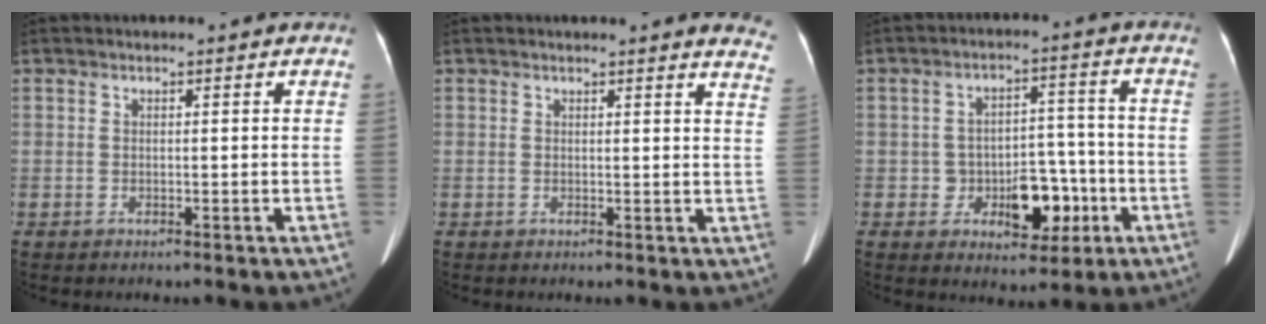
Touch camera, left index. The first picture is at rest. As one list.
[{"total": 6.4, "force": [6.1, 0.5, 2.0], "torque": [-0.006, -0.027, 0.031]}, {"total": 8.6, "force": [-3.1, 5.6, 5.8], "torque": [-0.075, 0.028, -0.036]}]